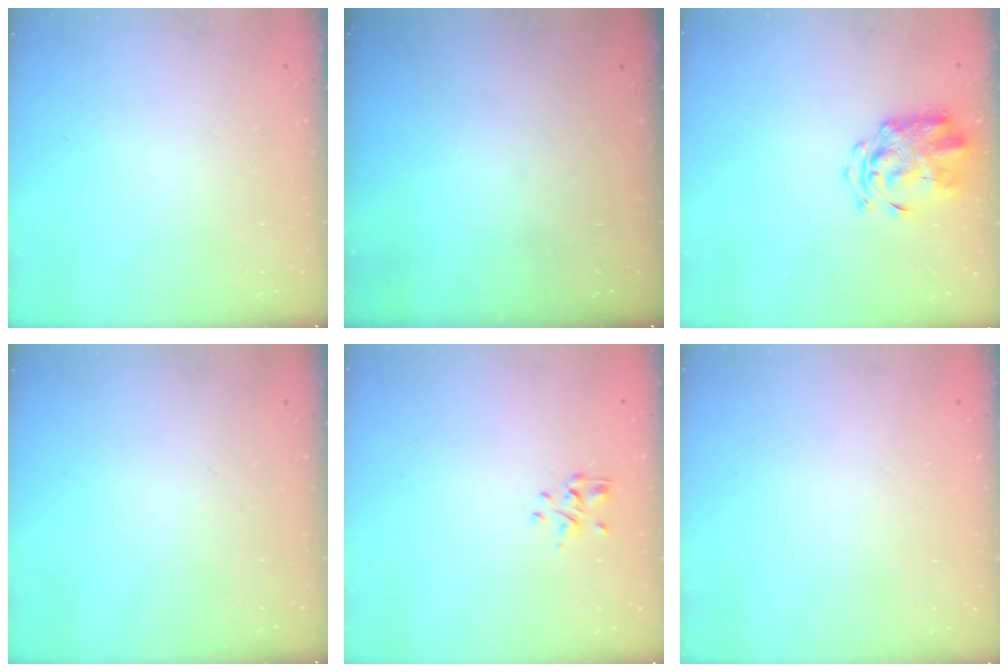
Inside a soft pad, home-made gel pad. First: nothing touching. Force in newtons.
{"total": 0.0}
{"total": 3.9, "press": 3.8, "slide": 0.5}
{"total": 0.0}
{"total": 1.2, "press": 1.1, "slide": 0.5}
{"total": 1.9, "press": 1.9, "slide": 0.2}